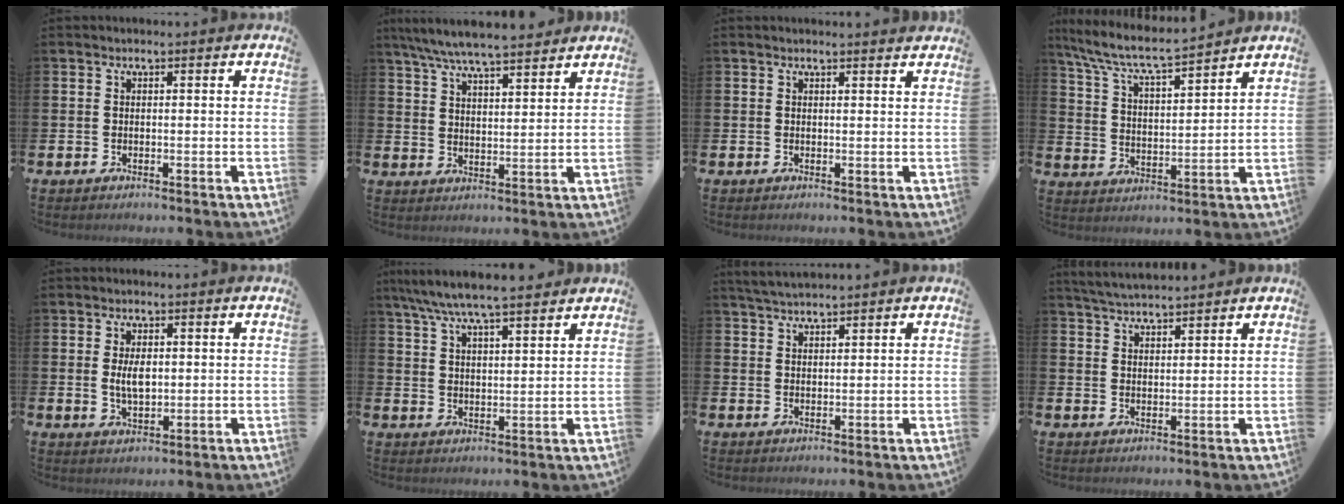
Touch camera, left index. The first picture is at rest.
{"total": 6.9, "force": [6.5, 0.6, 2.1], "torque": [-0.060, -0.031, 0.116]}
{"total": 0.8, "force": [0.8, -0.1, 0.1], "torque": [0.007, -0.005, 0.013]}
{"total": 7.3, "force": [6.8, 0.5, 2.7], "torque": [-0.085, -0.044, 0.117]}
{"total": 3.8, "force": [0.5, 2.0, 3.2], "torque": [-0.047, 0.000, 0.003]}
{"total": 6.8, "force": [6.3, 0.6, 2.4], "torque": [-0.072, -0.022, 0.115]}
{"total": 3.0, "force": [2.9, 0.4, 0.7], "torque": [-0.019, -0.009, 0.053]}
{"total": 3.8, "force": [3.8, 0.1, 0.6], "torque": [-0.028, -0.015, 0.070]}